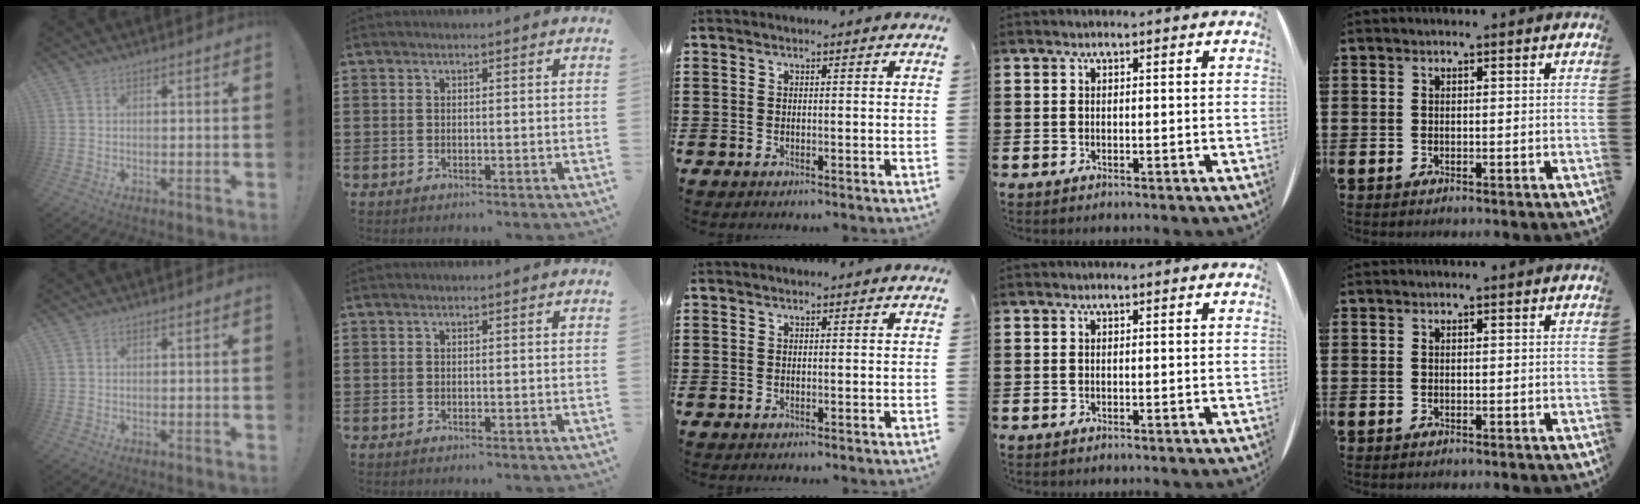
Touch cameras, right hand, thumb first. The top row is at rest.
{}